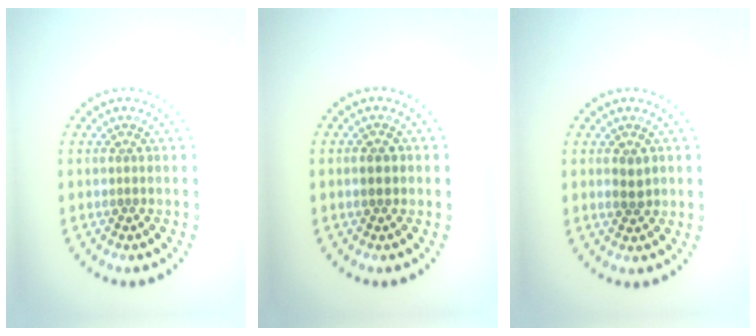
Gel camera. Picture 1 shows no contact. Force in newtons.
{"total": 1.3, "press": 1.3, "slide": 0.1}
{"total": 1.5, "press": 1.5, "slide": 0.1}